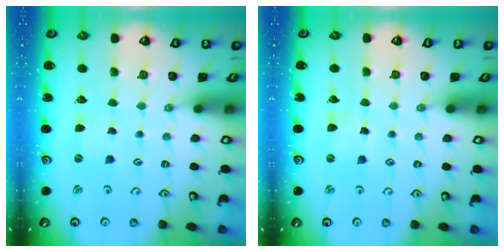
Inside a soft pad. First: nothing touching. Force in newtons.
{"total": 2.0, "press": 2.0, "slide": 0.1}